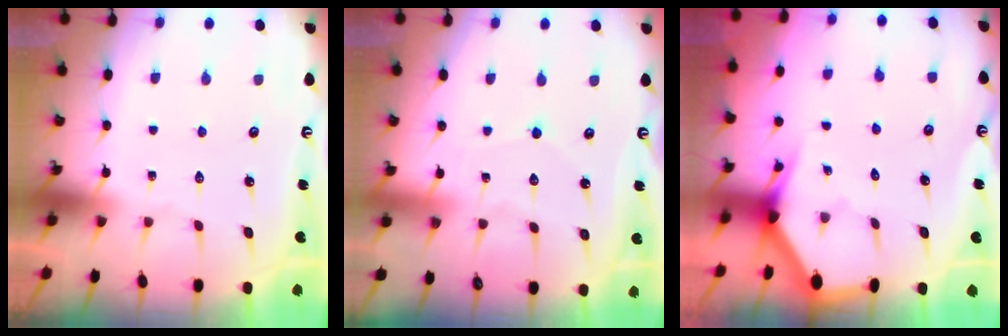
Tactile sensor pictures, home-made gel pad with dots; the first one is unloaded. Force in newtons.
{"total": 4.0, "press": 4.0, "slide": 0.3}
{"total": 2.9, "press": 2.9, "slide": 0.1}